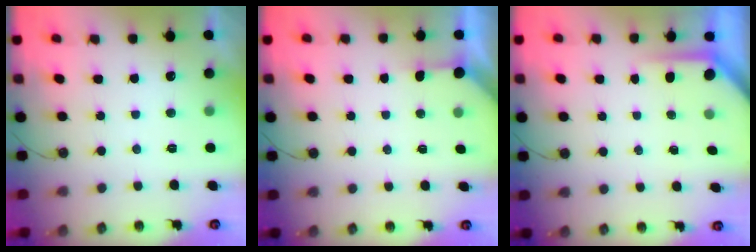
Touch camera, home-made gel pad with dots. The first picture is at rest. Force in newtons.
{"total": 2.3, "press": 2.3, "slide": 0.3}
{"total": 3.7, "press": 3.7, "slide": 0.3}